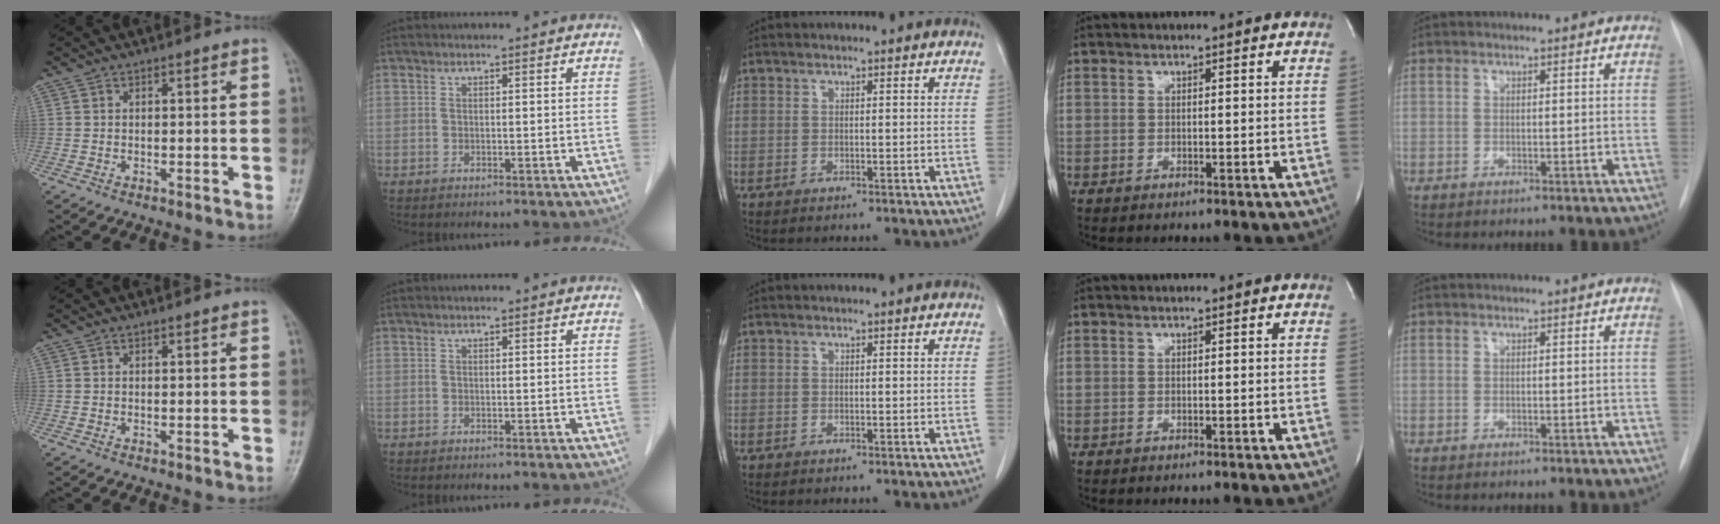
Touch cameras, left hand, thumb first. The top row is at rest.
{}